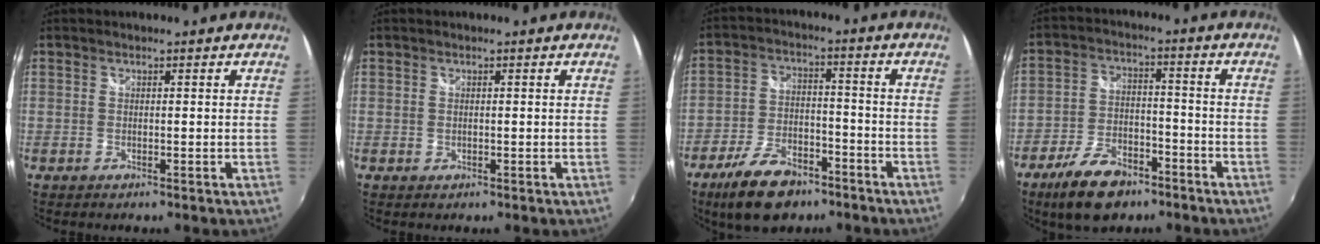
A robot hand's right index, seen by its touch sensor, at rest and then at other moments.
{"total": 0.5, "force": [0.1, 0.5, 0.3], "torque": [-0.003, 0.000, 0.002]}
{"total": 13.0, "force": [-8.8, 6.4, 7.2], "torque": [-0.160, -0.002, -0.148]}
{"total": 12.2, "force": [-8.2, 6.0, 6.7], "torque": [-0.154, -0.001, -0.140]}